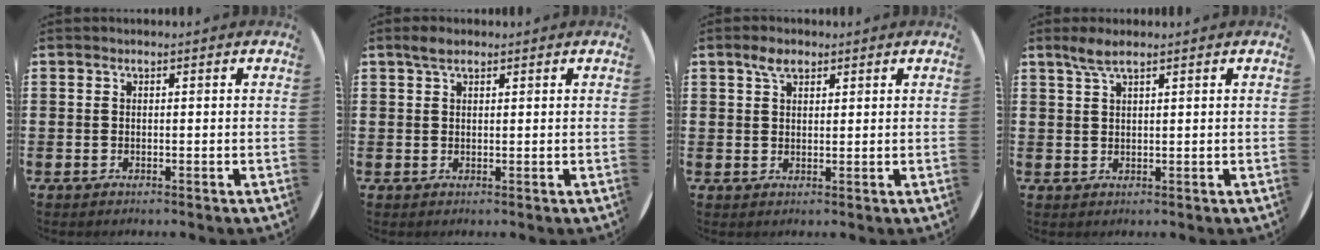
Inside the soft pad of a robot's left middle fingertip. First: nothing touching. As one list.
[{"total": 2.0, "force": [1.4, 0.8, 1.1], "torque": [-0.016, 0.002, 0.024]}, {"total": 2.9, "force": [2.1, 1.5, 1.5], "torque": [-0.024, 0.003, 0.037]}, {"total": 2.7, "force": [2.0, 0.3, 1.9], "torque": [-0.040, 0.002, 0.035]}]